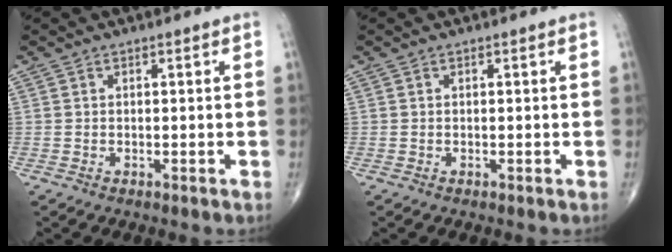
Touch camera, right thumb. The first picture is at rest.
{"total": 0.0}